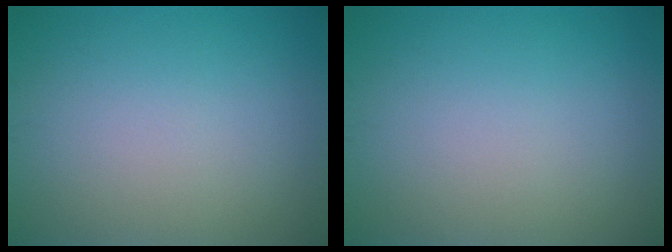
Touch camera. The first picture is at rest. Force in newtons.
{"total": 0.0}